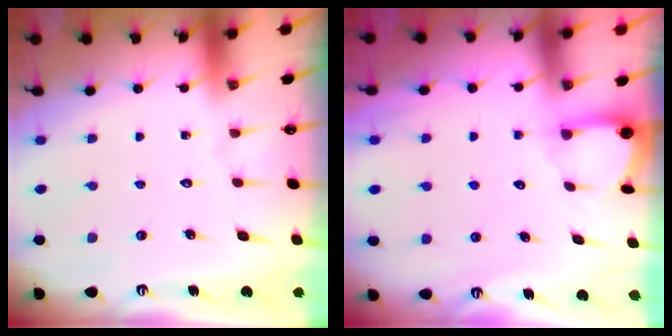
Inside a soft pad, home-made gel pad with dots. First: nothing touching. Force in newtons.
{"total": 2.8, "press": 2.8, "slide": 0.3}